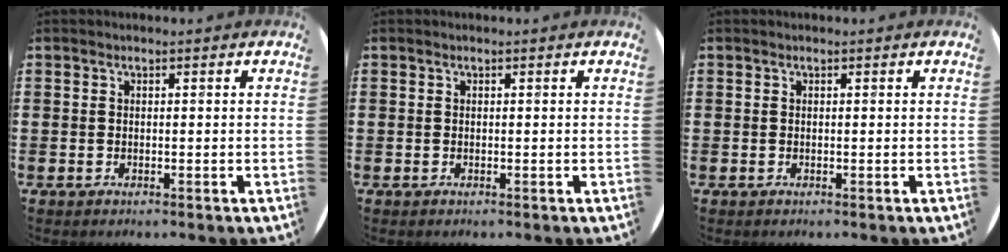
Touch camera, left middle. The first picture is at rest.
{"total": 0.0}
{"total": 0.0}